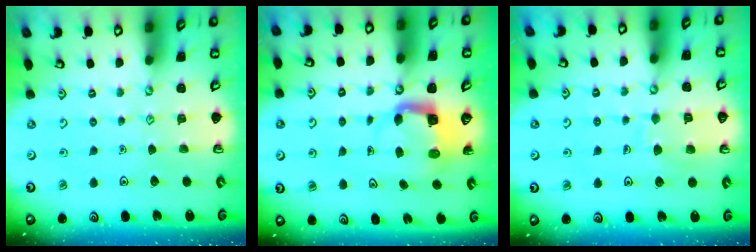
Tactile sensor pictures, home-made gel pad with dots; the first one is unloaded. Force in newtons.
{"total": 4.7, "press": 4.7, "slide": 0.4}
{"total": 8.0, "press": 8.0, "slide": 0.8}